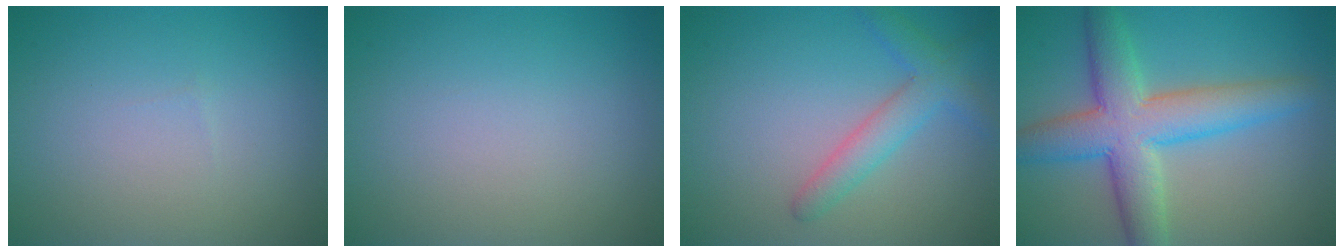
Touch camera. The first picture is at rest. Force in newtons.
{"total": 0.0}
{"total": 2.2, "press": 2.2, "slide": 0.2}
{"total": 7.9, "press": 7.9, "slide": 0.3}